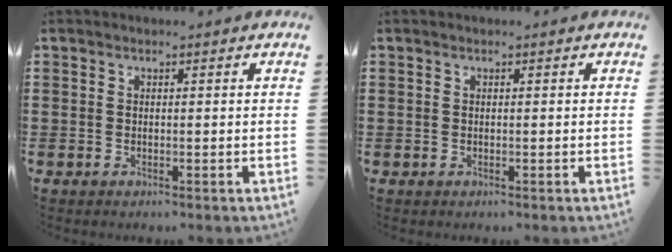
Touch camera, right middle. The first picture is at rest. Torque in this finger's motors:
{"motor_torque": [0.00, 0.00, 0.00, 0.00]}